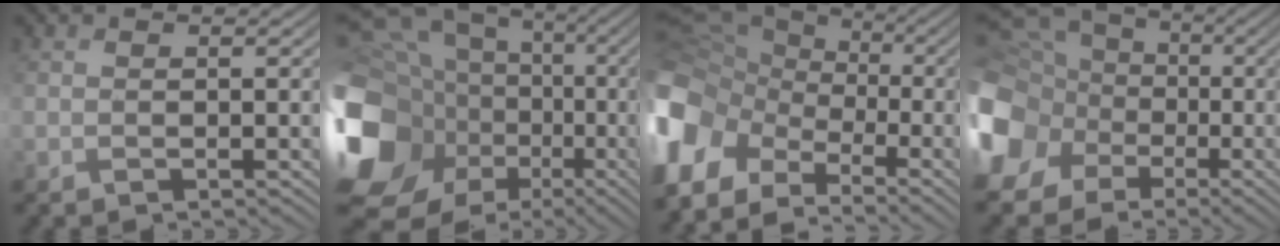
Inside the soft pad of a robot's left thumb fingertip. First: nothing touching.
{"total": 21.1, "force": [-4.4, 17.2, 11.4], "torque": [-0.288, -0.003, -0.076]}
{"total": 14.5, "force": [-4.9, 11.1, 8.0], "torque": [-0.241, -0.015, -0.098]}
{"total": 19.2, "force": [-2.2, 17.0, 8.6], "torque": [-0.256, -0.016, -0.072]}